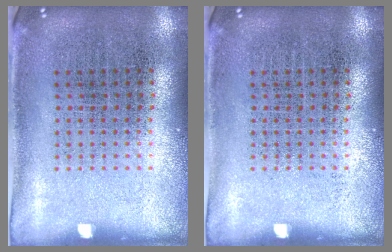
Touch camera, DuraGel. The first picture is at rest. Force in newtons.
{"total": 0.0}